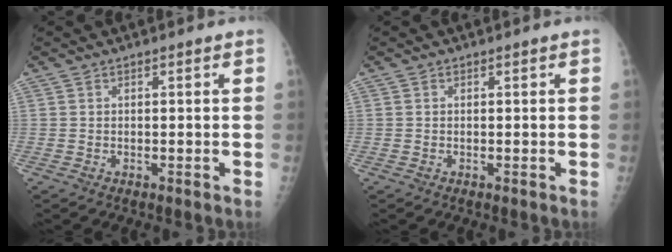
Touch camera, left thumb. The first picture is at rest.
{"total": 0.0}